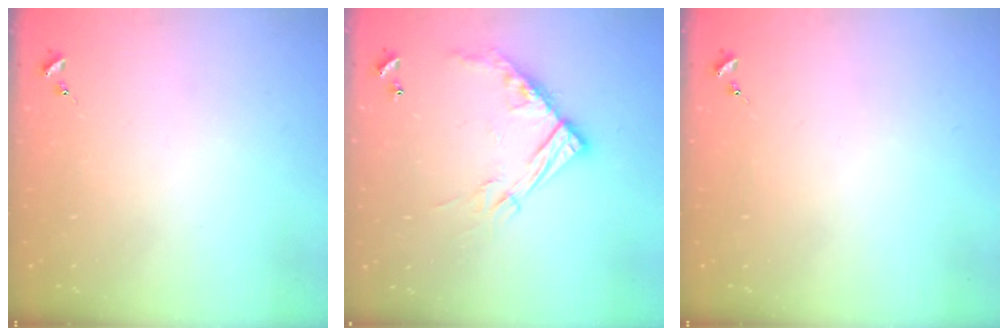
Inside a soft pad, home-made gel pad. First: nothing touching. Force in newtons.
{"total": 14.3, "press": 14.3, "slide": 1.0}
{"total": 0.0}